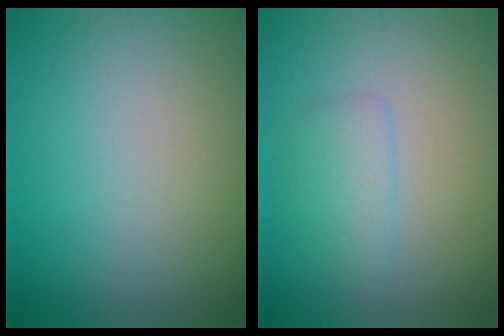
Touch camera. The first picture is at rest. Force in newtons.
{"total": 1.7, "press": 1.7, "slide": 0.2}